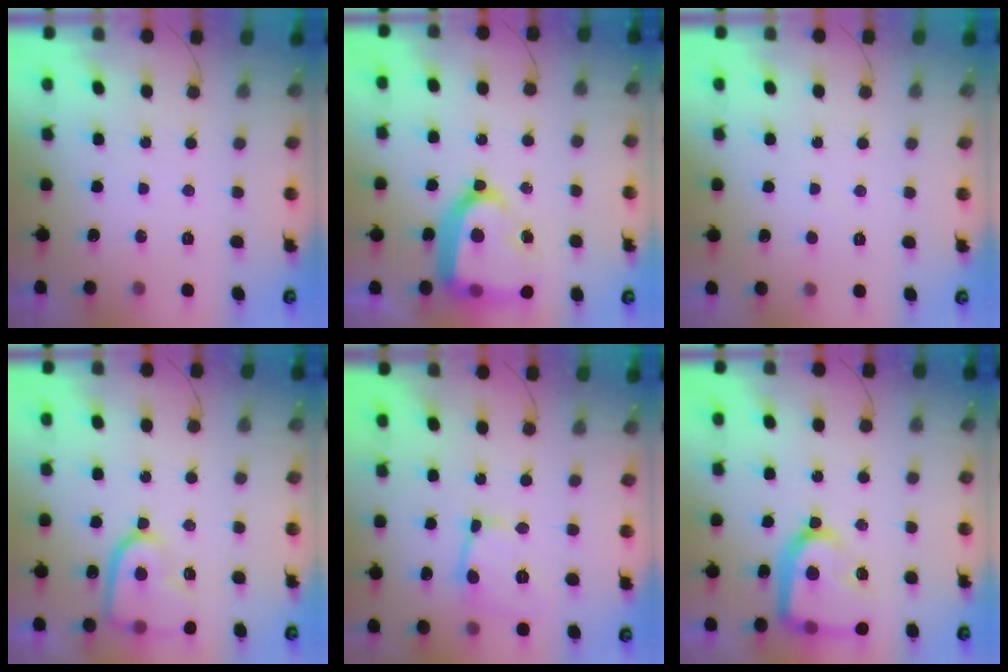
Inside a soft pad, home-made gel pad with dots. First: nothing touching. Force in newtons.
{"total": 20.5, "press": 20.4, "slide": 1.8}
{"total": 1.8, "press": 1.8, "slide": 0.2}
{"total": 14.5, "press": 14.4, "slide": 1.4}
{"total": 11.4, "press": 11.4, "slide": 1.1}
{"total": 20.2, "press": 20.1, "slide": 1.9}